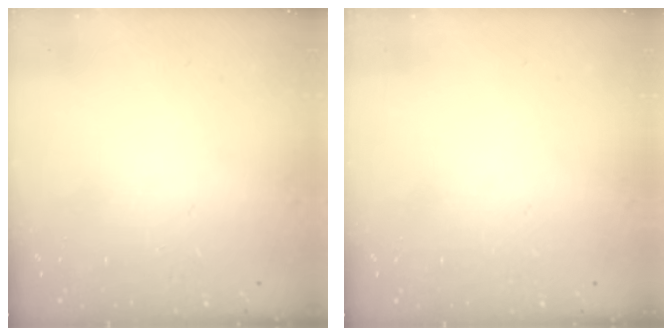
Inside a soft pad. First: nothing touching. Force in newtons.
{"total": 0.0}